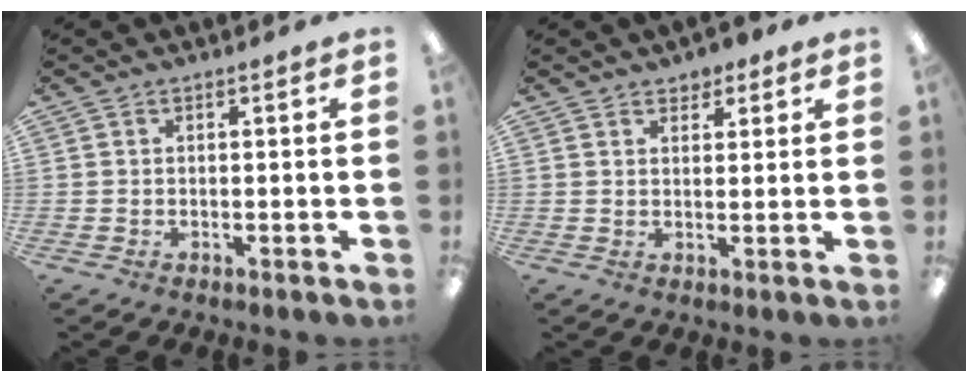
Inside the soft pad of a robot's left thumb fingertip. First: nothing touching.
{"total": 2.9, "force": [2.3, 1.6, 0.3], "torque": [0.006, -0.010, 0.041]}